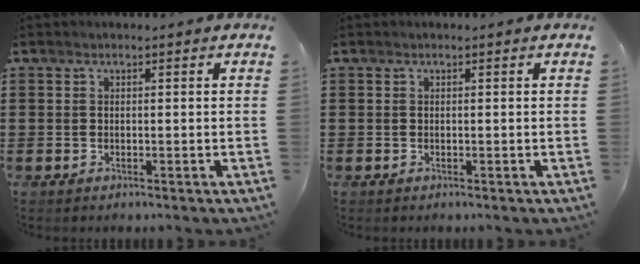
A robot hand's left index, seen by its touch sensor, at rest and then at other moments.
{"total": 0.0}